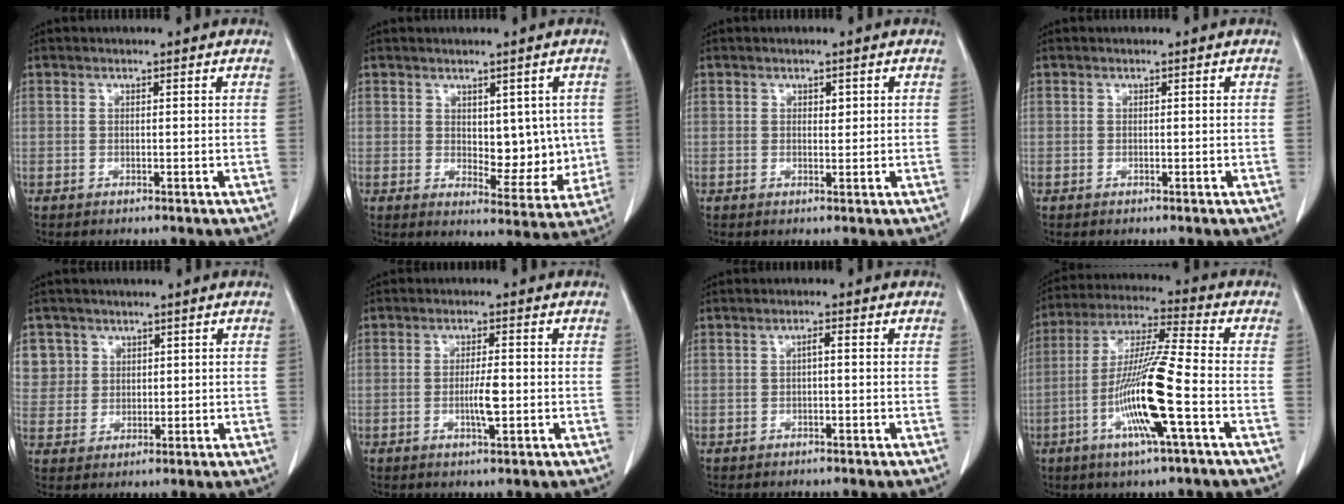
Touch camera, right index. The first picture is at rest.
{"total": 7.6, "force": [0.8, 4.0, 6.4], "torque": [-0.068, -0.004, 0.023]}
{"total": 1.0, "force": [0.4, 0.6, 0.7], "torque": [-0.009, -0.003, 0.007]}
{"total": 0.0}
{"total": 6.6, "force": [3.1, 5.8, 0.2], "torque": [0.003, 0.009, 0.068]}
{"total": 3.9, "force": [-0.7, 0.5, 3.8], "torque": [-0.070, -0.003, -0.010]}
{"total": 1.1, "force": [0.0, 0.1, 1.1], "torque": [-0.018, 0.004, 0.001]}
{"total": 14.3, "force": [-4.4, -0.1, 13.6], "torque": [-0.272, -0.010, -0.090]}